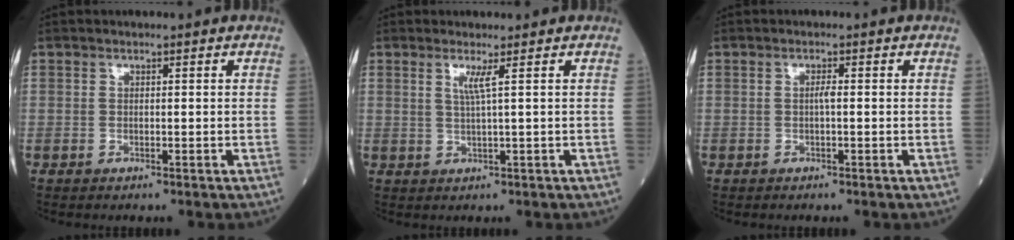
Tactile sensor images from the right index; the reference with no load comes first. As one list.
[{"total": 2.1, "force": [0.8, -0.7, 1.8], "torque": [-0.039, -0.006, 0.018]}, {"total": 1.0, "force": [-0.1, 0.1, 1.0], "torque": [-0.019, 0.000, -0.003]}]